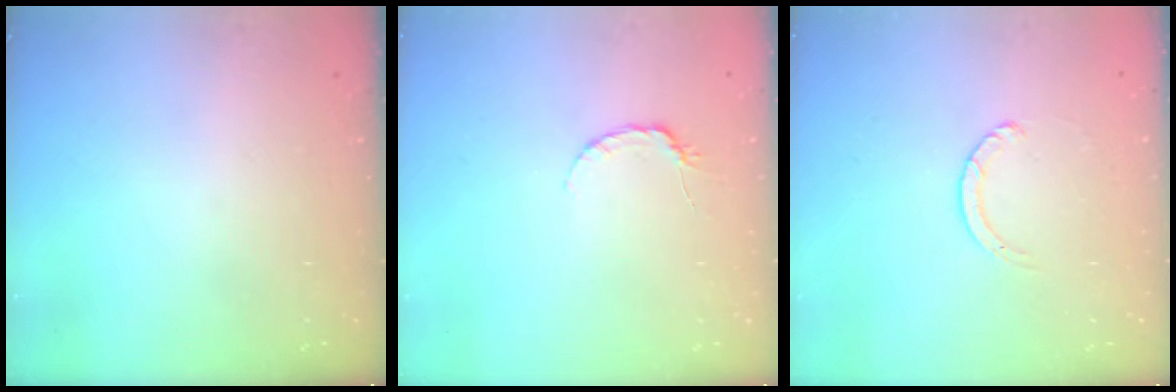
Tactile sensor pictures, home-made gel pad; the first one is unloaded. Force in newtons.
{"total": 4.0, "press": 4.0, "slide": 0.5}
{"total": 1.3, "press": 1.2, "slide": 0.2}